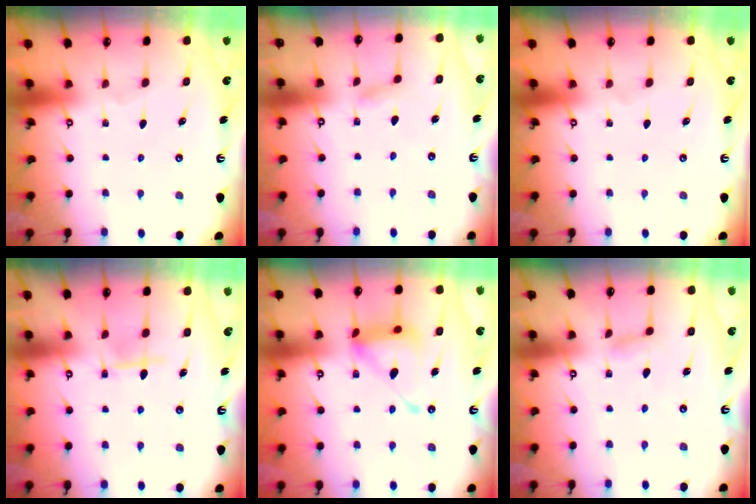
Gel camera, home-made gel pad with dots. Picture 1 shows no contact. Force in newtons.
{"total": 1.6, "press": 1.6, "slide": 0.1}
{"total": 0.0}
{"total": 5.8, "press": 5.8, "slide": 0.8}
{"total": 16.7, "press": 16.6, "slide": 1.5}
{"total": 4.9, "press": 4.8, "slide": 0.7}